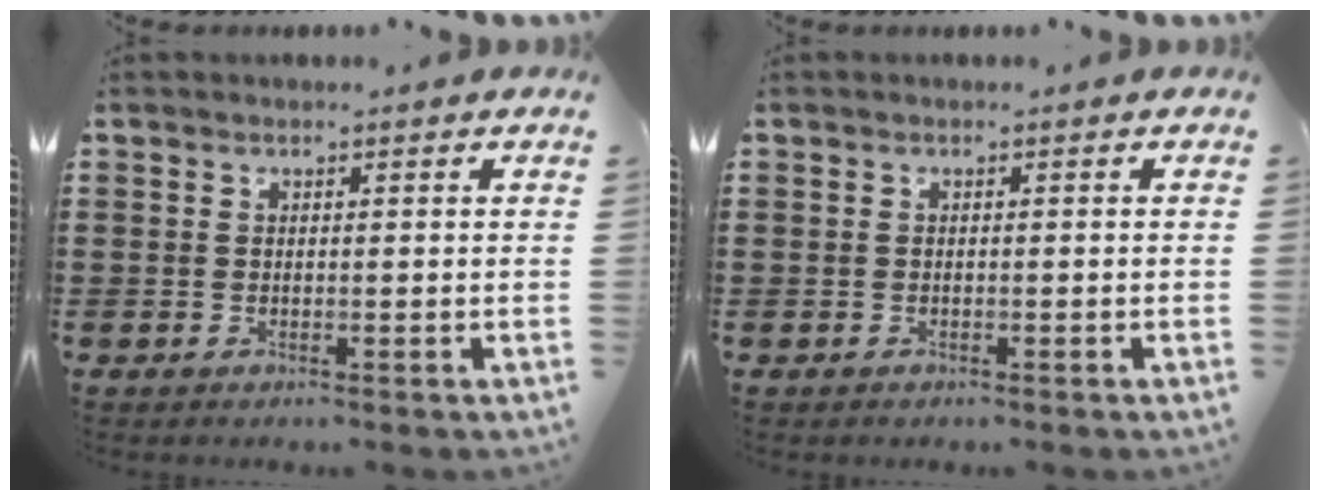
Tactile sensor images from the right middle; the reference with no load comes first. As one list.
[{"total": 0.8, "force": [-0.6, 0.5, -0.1], "torque": [0.001, 0.002, -0.013]}]